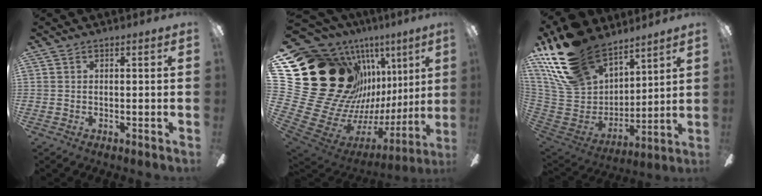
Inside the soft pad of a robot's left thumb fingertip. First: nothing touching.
{"total": 30.4, "force": [8.7, 22.0, 19.1], "torque": [-0.316, -0.140, 0.251]}
{"total": 23.4, "force": [16.4, 12.6, 10.9], "torque": [-0.255, -0.086, 0.312]}